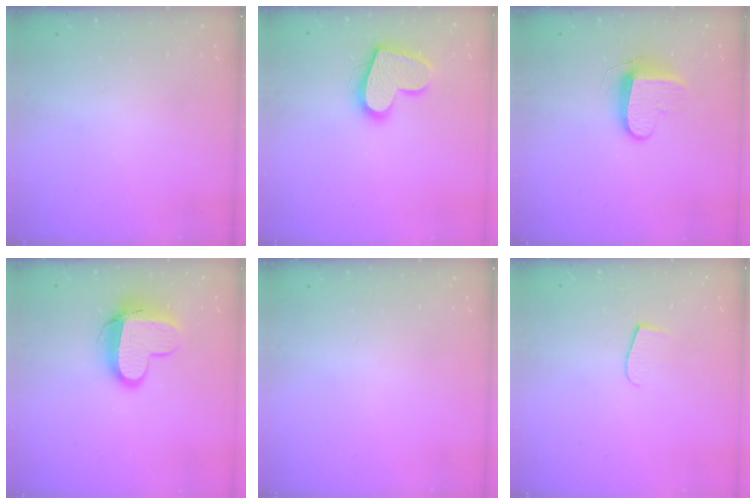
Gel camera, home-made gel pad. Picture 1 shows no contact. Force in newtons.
{"total": 15.8, "press": 15.7, "slide": 1.4}
{"total": 8.9, "press": 8.9, "slide": 0.8}
{"total": 12.4, "press": 12.4, "slide": 1.2}
{"total": 0.0}
{"total": 5.5, "press": 5.5, "slide": 0.6}